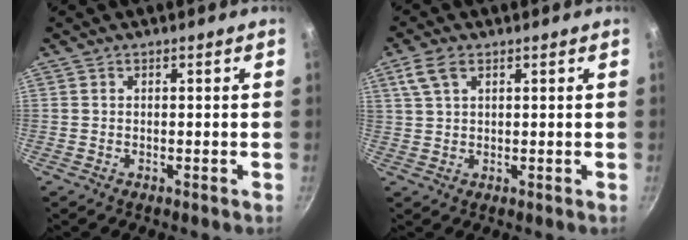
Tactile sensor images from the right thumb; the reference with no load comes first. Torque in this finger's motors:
{"motor_torque": [0.38, 2.21, 0.35, 0.76, 0.29]}